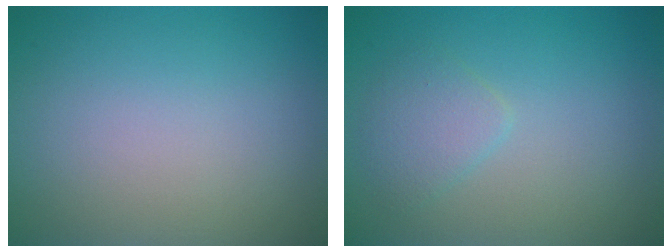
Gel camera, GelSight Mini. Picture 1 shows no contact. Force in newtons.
{"total": 1.9, "press": 1.9, "slide": 0.1}